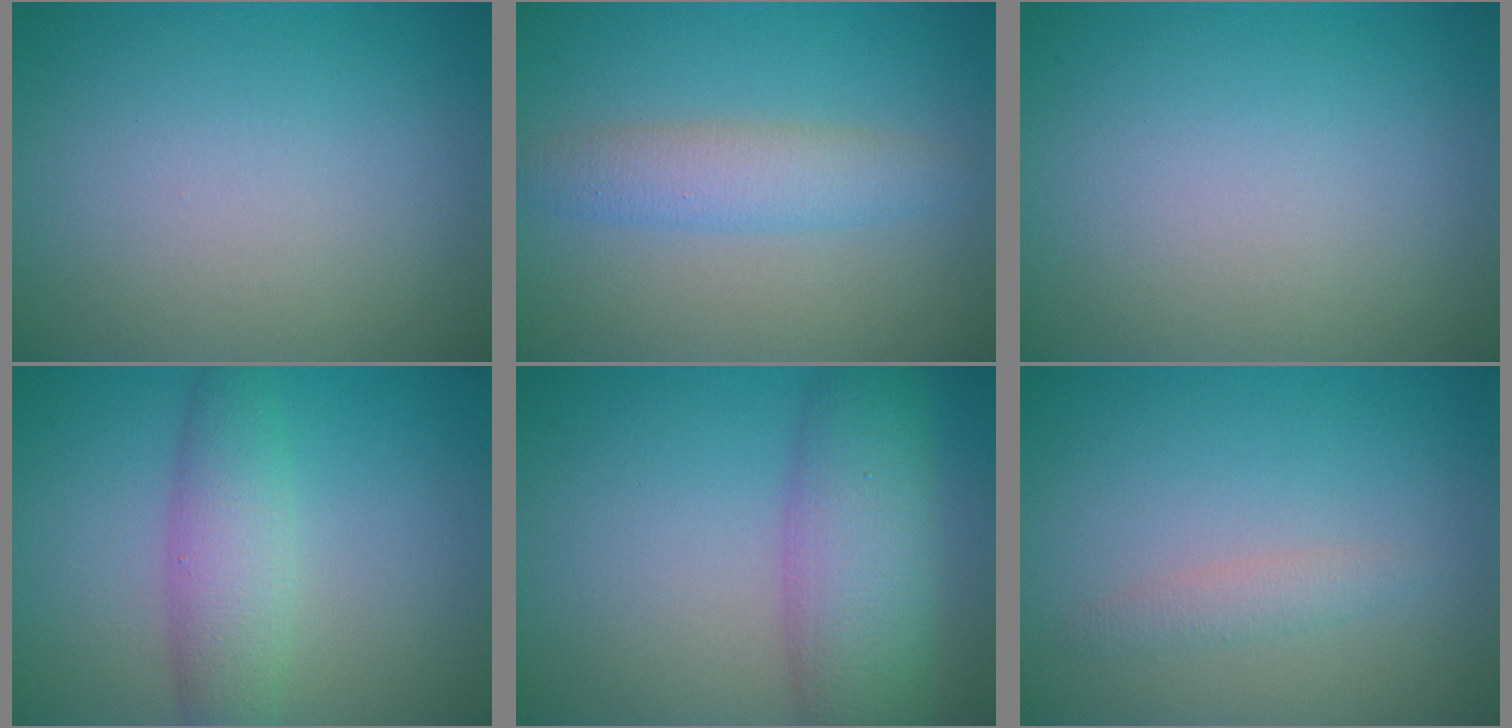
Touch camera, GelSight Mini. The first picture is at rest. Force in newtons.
{"total": 3.3, "press": 3.3, "slide": 0.0}
{"total": 0.0}
{"total": 4.2, "press": 4.2, "slide": 0.1}
{"total": 7.4, "press": 7.4, "slide": 0.2}
{"total": 1.4, "press": 1.4, "slide": 0.0}